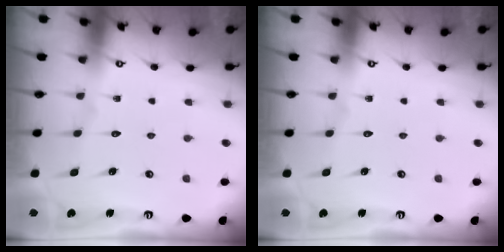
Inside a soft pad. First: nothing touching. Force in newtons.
{"total": 0.0}